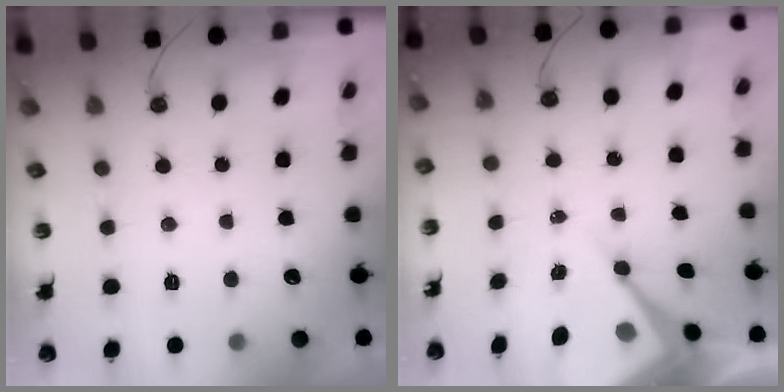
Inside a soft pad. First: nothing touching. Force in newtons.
{"total": 9.7, "press": 9.7, "slide": 0.9}